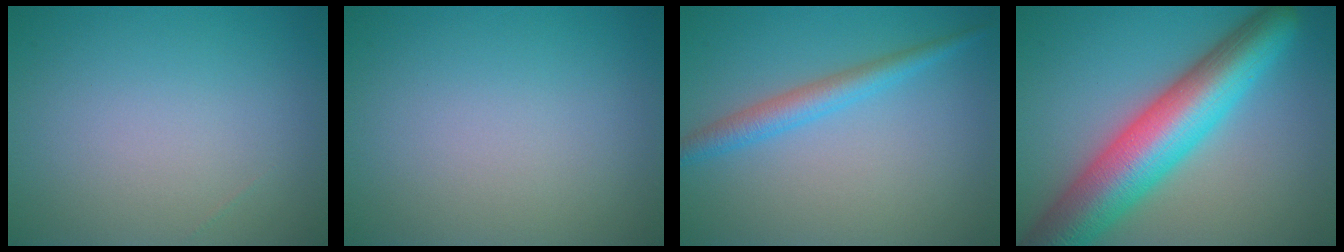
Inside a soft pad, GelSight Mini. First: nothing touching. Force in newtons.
{"total": 0.0}
{"total": 2.7, "press": 2.7, "slide": 0.2}
{"total": 10.8, "press": 10.8, "slide": 0.2}